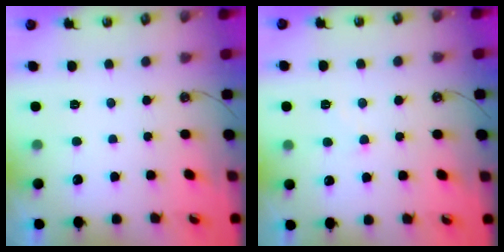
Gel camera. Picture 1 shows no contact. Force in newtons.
{"total": 2.0, "press": 2.0, "slide": 0.4}